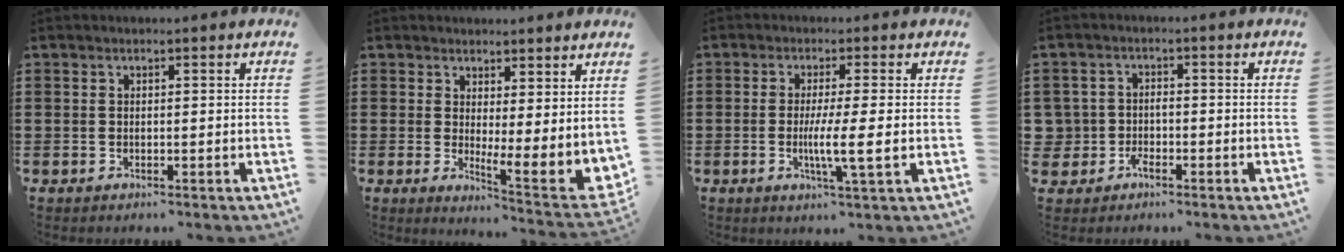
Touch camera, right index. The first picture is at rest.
{"total": 2.5, "force": [1.3, 0.1, 2.1], "torque": [-0.043, -0.033, 0.021]}
{"total": 5.6, "force": [-0.9, -0.1, 5.5], "torque": [-0.097, -0.014, -0.018]}
{"total": 2.9, "force": [-1.7, 2.2, 0.7], "torque": [-0.030, 0.001, -0.039]}